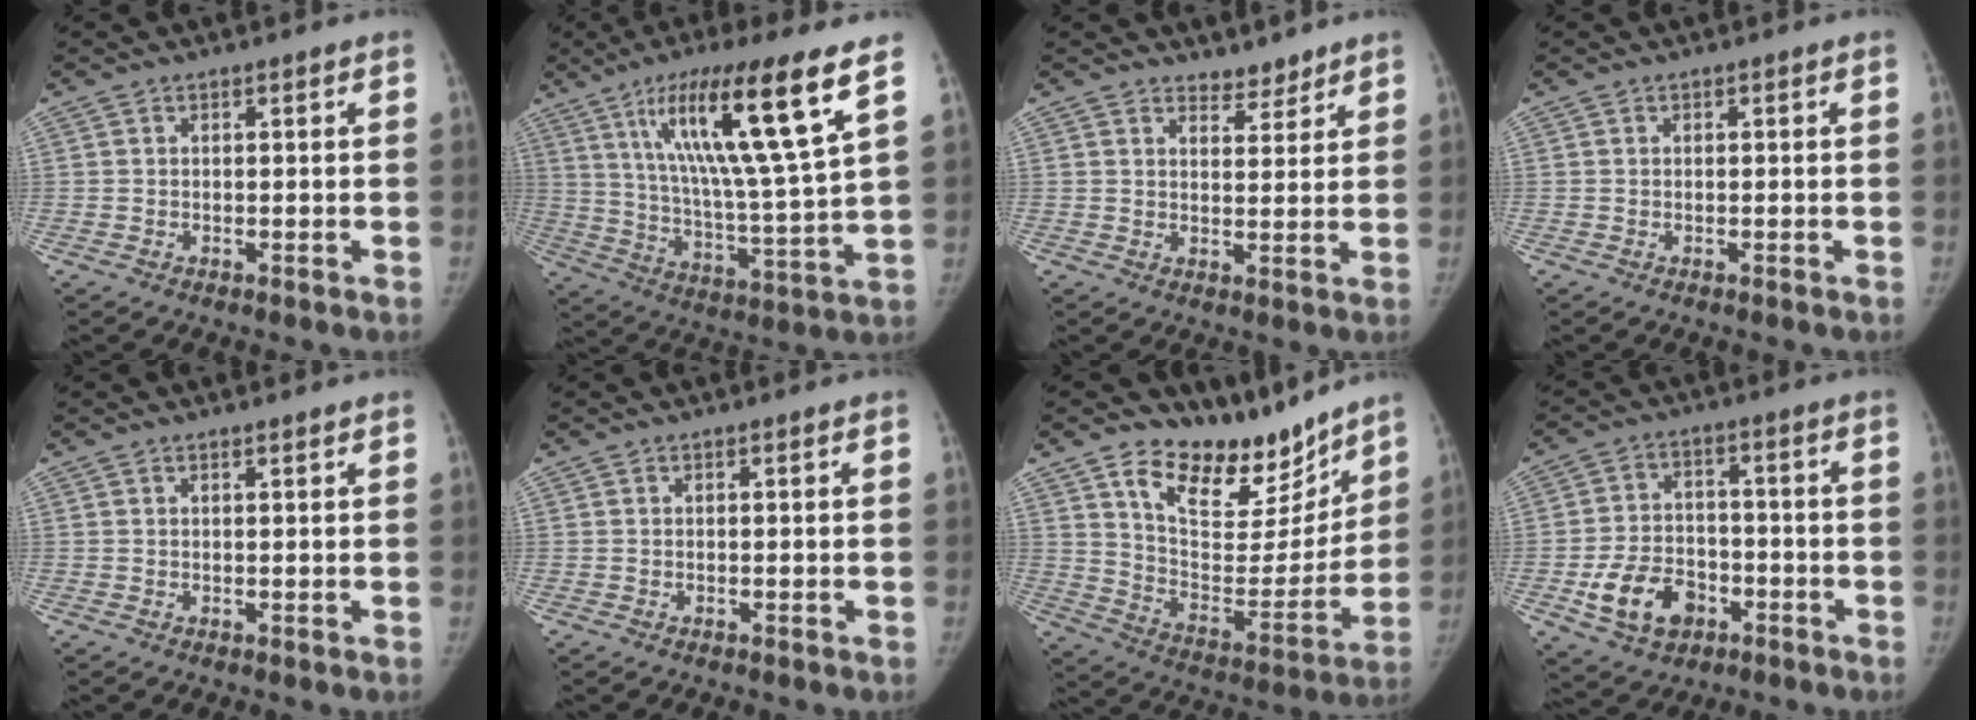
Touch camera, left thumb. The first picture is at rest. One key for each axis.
{"total": 20.9, "fx": 10.4, "fy": 1.8, "fz": 18.0, "tx": -0.299, "ty": -0.046, "tz": 0.176}
{"total": 3.4, "fx": 3.1, "fy": 1.3, "fz": 0.5, "tx": 0.011, "ty": -0.025, "tz": 0.048}
{"total": 0.0}
{"total": 0.8, "fx": 0.7, "fy": 0.0, "fz": 0.4, "tx": -0.008, "ty": -0.004, "tz": 0.013}
{"total": 0.0}
{"total": 18.0, "fx": 14.1, "fy": 8.2, "fz": 7.6, "tx": -0.053, "ty": -0.101, "tz": 0.236}
{"total": 10.7, "fx": -4.2, "fy": 7.8, "fz": 6.1, "tx": -0.090, "ty": 0.022, "tz": -0.068}